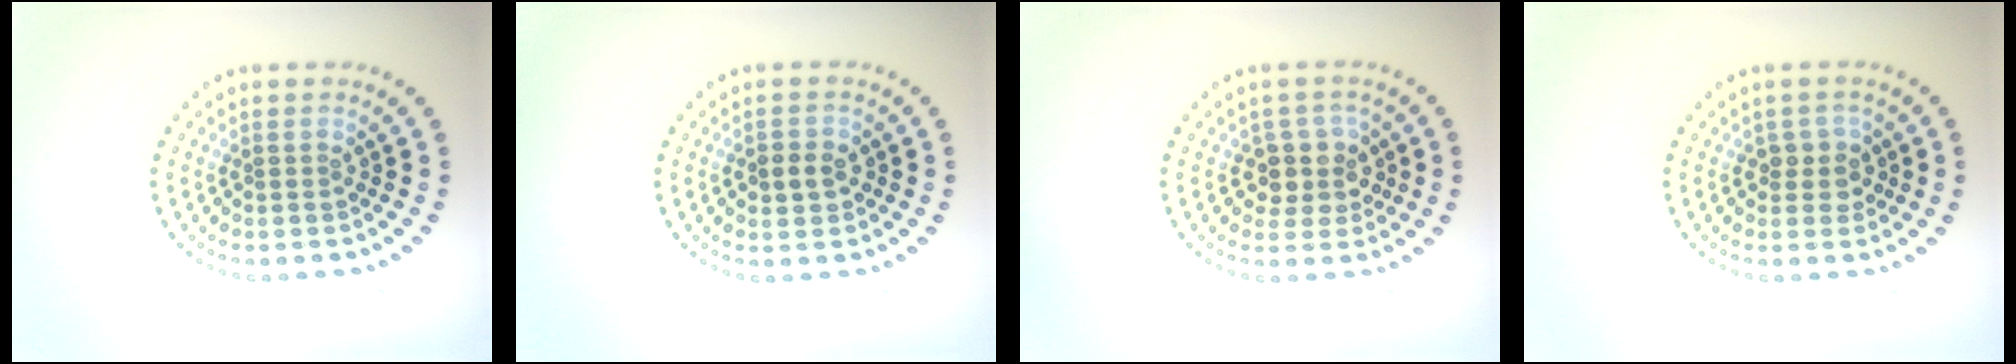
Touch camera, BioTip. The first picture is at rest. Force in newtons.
{"total": 2.2, "press": 2.1, "slide": 0.3}
{"total": 3.0, "press": 2.6, "slide": 1.4}
{"total": 2.0, "press": 1.7, "slide": 1.0}